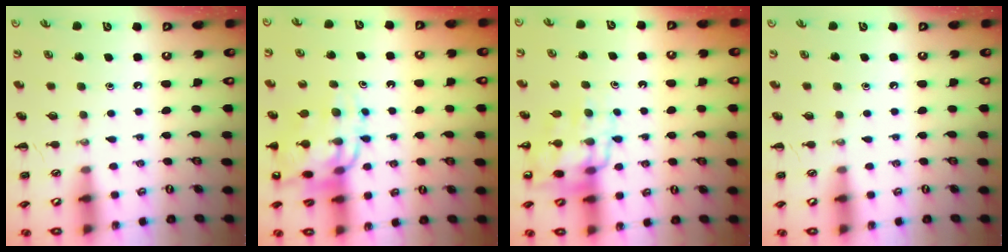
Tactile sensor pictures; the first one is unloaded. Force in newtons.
{"total": 14.5, "press": 14.1, "slide": 3.4}
{"total": 12.3, "press": 11.9, "slide": 2.9}
{"total": 0.0}